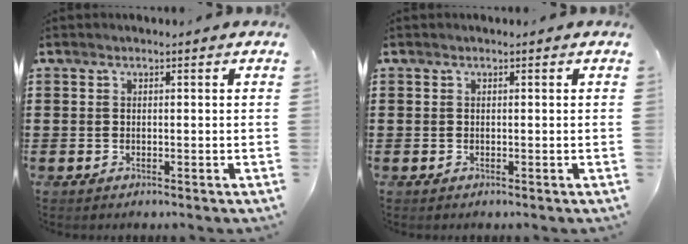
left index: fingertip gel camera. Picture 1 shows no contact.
{"total": 0.0}